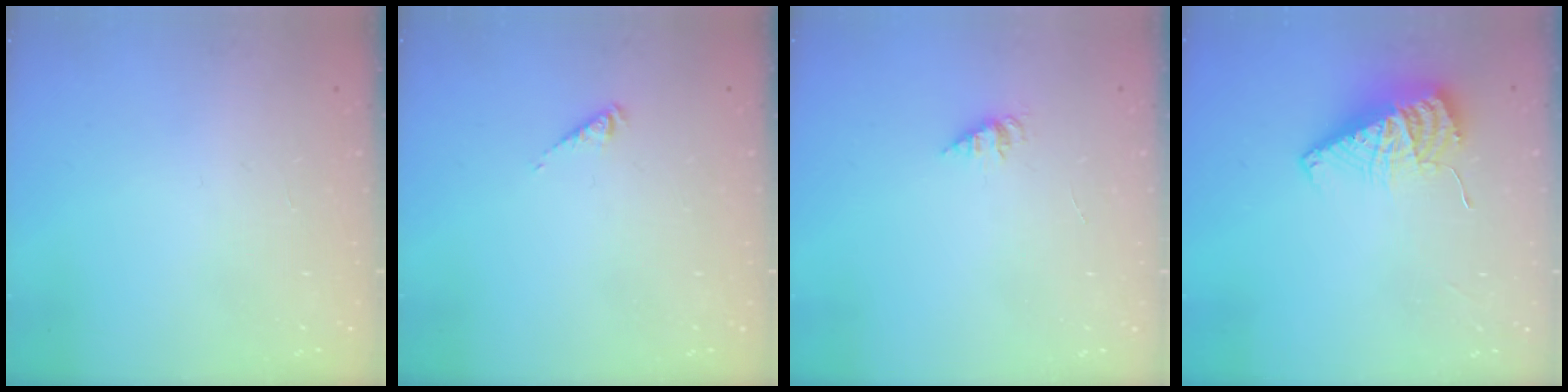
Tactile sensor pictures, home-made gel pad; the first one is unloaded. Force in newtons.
{"total": 1.1, "press": 1.0, "slide": 0.2}
{"total": 2.1, "press": 2.1, "slide": 0.3}
{"total": 10.8, "press": 10.7, "slide": 1.0}